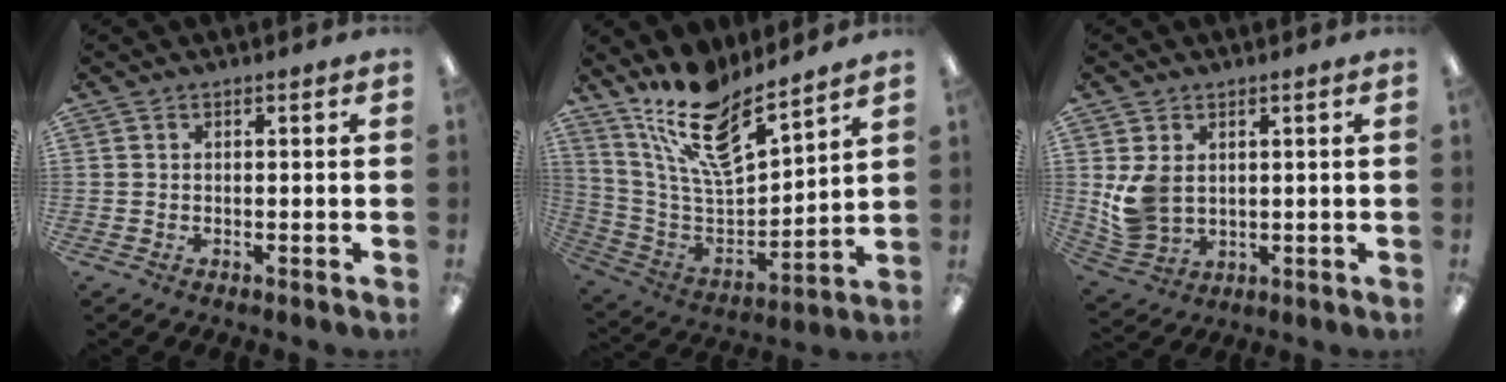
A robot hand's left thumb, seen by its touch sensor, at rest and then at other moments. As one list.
[{"total": 18.3, "force": [14.0, 5.8, 10.1], "torque": [-0.201, -0.093, 0.249]}, {"total": 7.9, "force": [1.6, 5.8, 5.1], "torque": [-0.114, -0.001, 0.034]}]